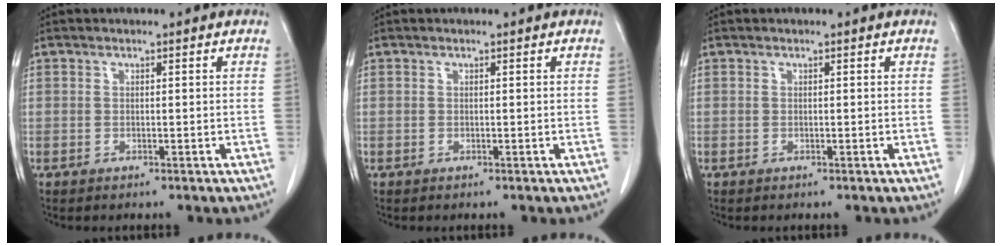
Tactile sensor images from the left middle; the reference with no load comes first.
{"total": 0.0}
{"total": 0.0}